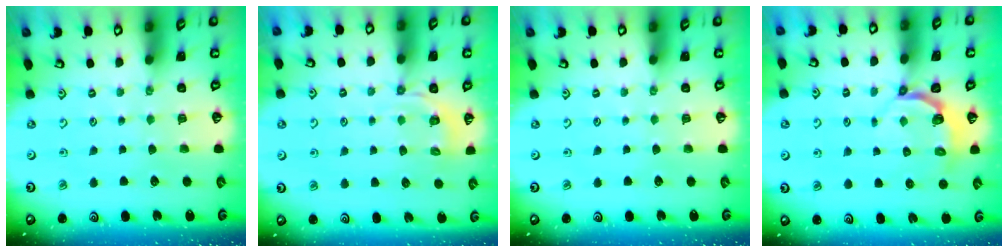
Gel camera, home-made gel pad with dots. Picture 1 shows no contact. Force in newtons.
{"total": 4.3, "press": 3.9, "slide": 1.7}
{"total": 0.0}
{"total": 4.4, "press": 3.5, "slide": 2.6}